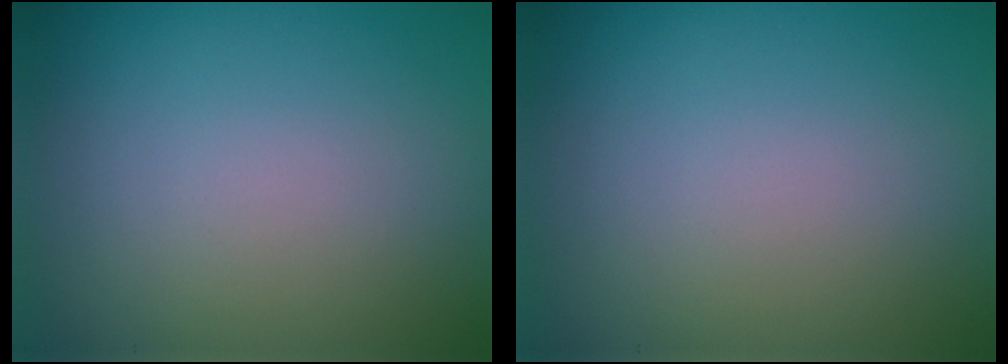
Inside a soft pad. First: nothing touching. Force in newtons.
{"total": 0.0}